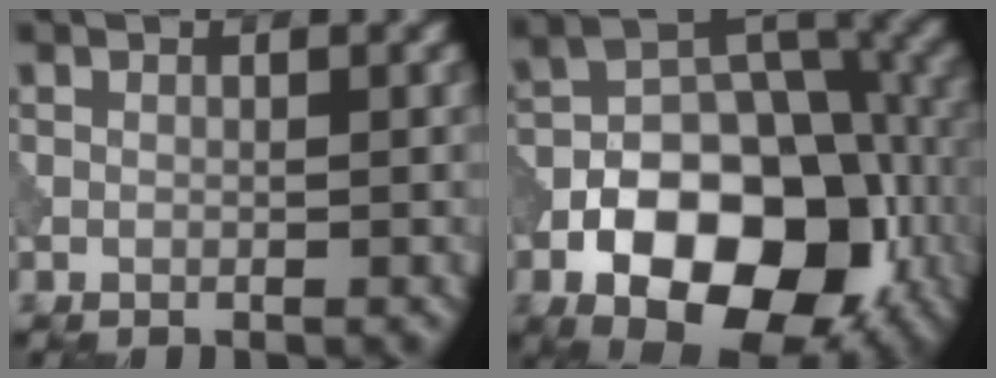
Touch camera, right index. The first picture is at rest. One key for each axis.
{"total": 14.4, "fx": -5.8, "fy": 8.8, "fz": 9.8, "tx": -0.149, "ty": -0.017, "tz": -0.103}